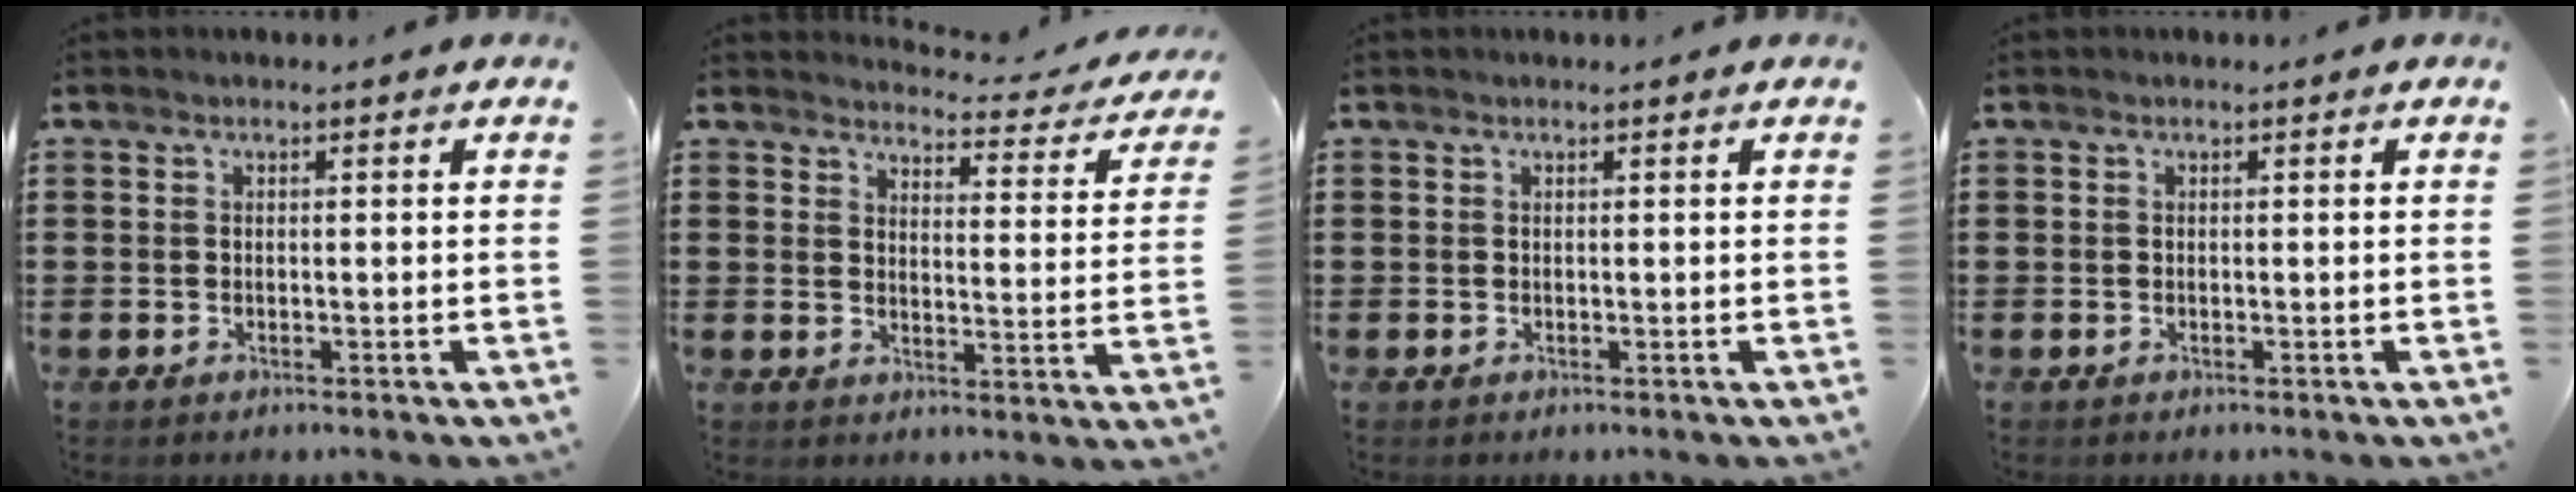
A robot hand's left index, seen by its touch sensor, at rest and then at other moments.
{"total": 3.6, "force": [3.4, 0.4, 0.9], "torque": [-0.022, -0.031, 0.053]}
{"total": 0.0}
{"total": 0.0}